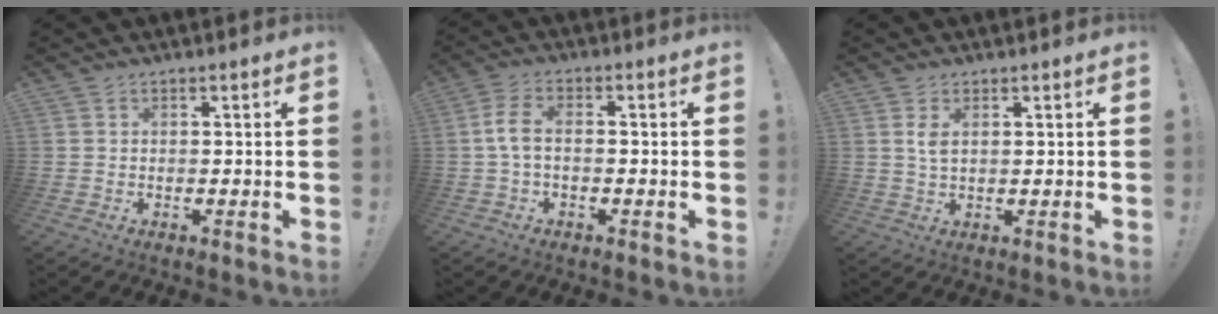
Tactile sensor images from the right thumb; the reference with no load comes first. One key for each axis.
{"total": 5.7, "fx": -0.5, "fy": 2.6, "fz": 5.1, "tx": -0.111, "ty": 0.001, "tz": -0.010}
{"total": 3.3, "fx": 1.1, "fy": 1.4, "fz": 2.8, "tx": -0.049, "ty": 0.000, "tz": 0.017}